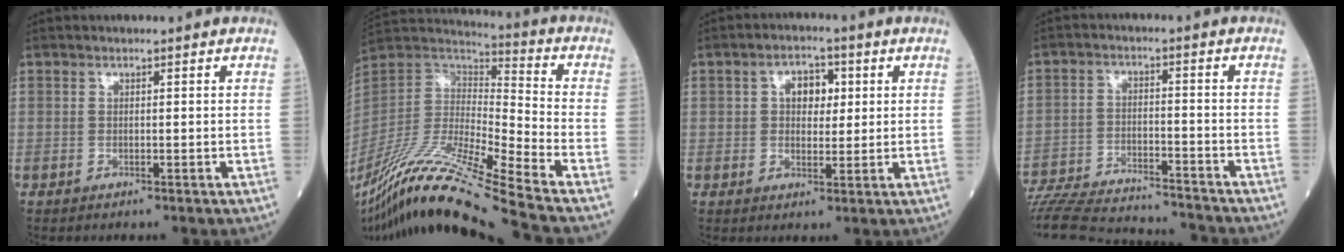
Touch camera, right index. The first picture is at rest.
{"total": 22.6, "force": [-17.8, -1.9, 13.8], "torque": [-0.299, -0.037, -0.336]}
{"total": 4.8, "force": [1.2, 2.9, 3.6], "torque": [-0.054, 0.013, 0.019]}
{"total": 21.2, "force": [-19.9, 2.6, 6.7], "torque": [-0.158, -0.027, -0.301]}